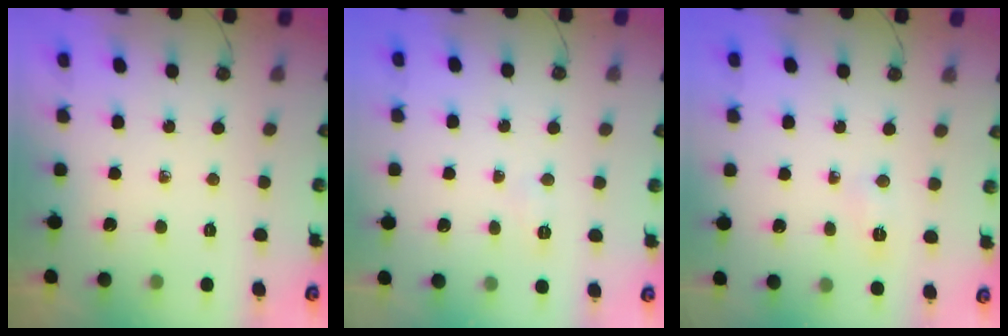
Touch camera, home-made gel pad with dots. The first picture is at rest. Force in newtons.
{"total": 4.0, "press": 4.0, "slide": 0.4}
{"total": 3.4, "press": 1.8, "slide": 2.8}